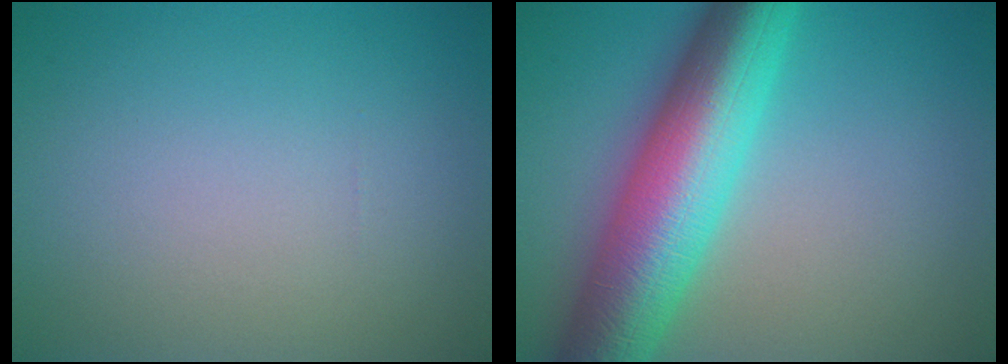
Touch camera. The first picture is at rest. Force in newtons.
{"total": 11.5, "press": 11.5, "slide": 0.1}